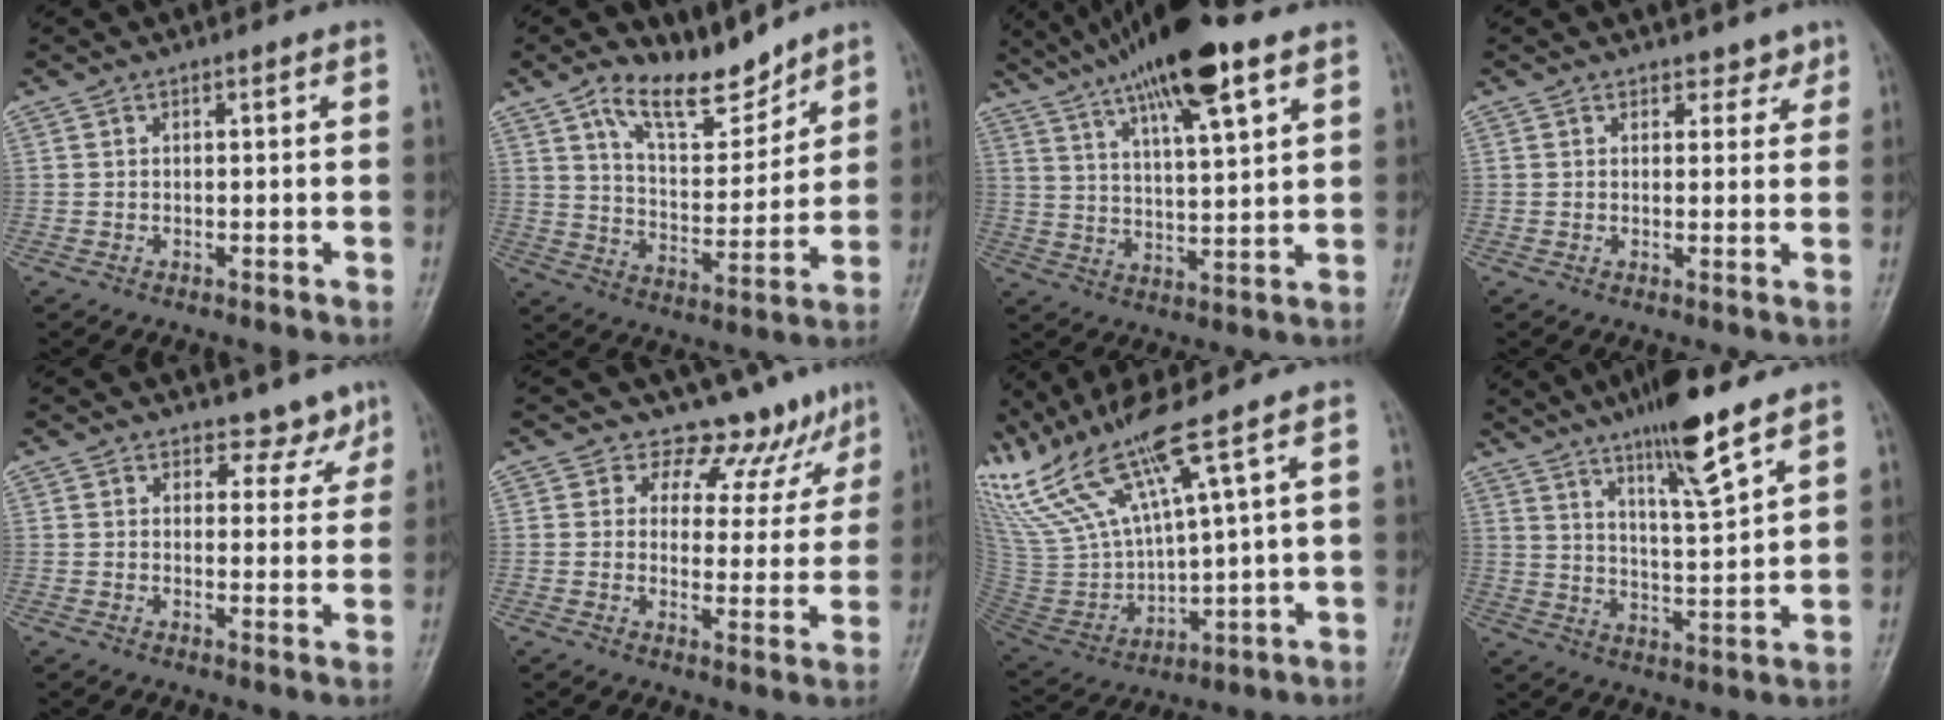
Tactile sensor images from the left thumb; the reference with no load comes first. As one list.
[{"total": 11.5, "force": [9.0, 4.7, 5.4], "torque": [-0.071, -0.062, 0.170]}, {"total": 17.7, "force": [11.2, 3.5, 13.3], "torque": [-0.223, -0.025, 0.194]}, {"total": 2.6, "force": [2.0, 1.6, 0.4], "torque": [0.021, -0.011, 0.021]}, {"total": 4.8, "force": [3.8, 2.8, 0.4], "torque": [0.026, -0.028, 0.040]}, {"total": 9.3, "force": [7.9, 4.7, 1.1], "torque": [0.025, -0.054, 0.090]}, {"total": 18.1, "force": [12.4, 1.5, 13.1], "torque": [-0.267, -0.050, 0.256]}, {"total": 12.0, "force": [8.2, 1.3, 8.6], "torque": [-0.142, -0.050, 0.142]}]